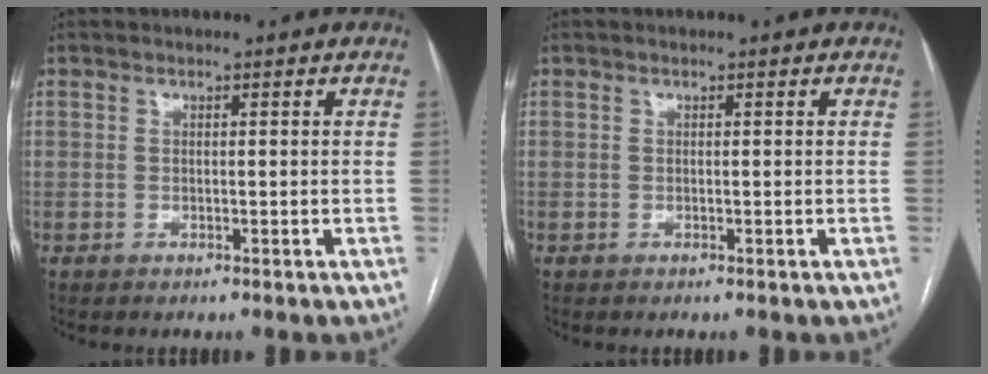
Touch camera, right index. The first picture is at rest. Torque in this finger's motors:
{"motor_torque": [0.00, 0.00, 0.00, 0.00]}